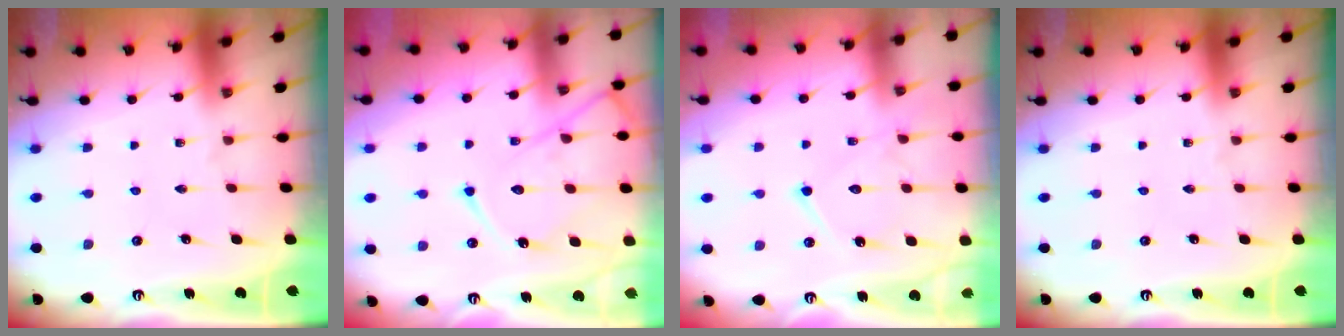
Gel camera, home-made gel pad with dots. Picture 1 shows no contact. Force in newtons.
{"total": 15.4, "press": 15.3, "slide": 1.4}
{"total": 13.2, "press": 13.1, "slide": 1.1}
{"total": 0.0}